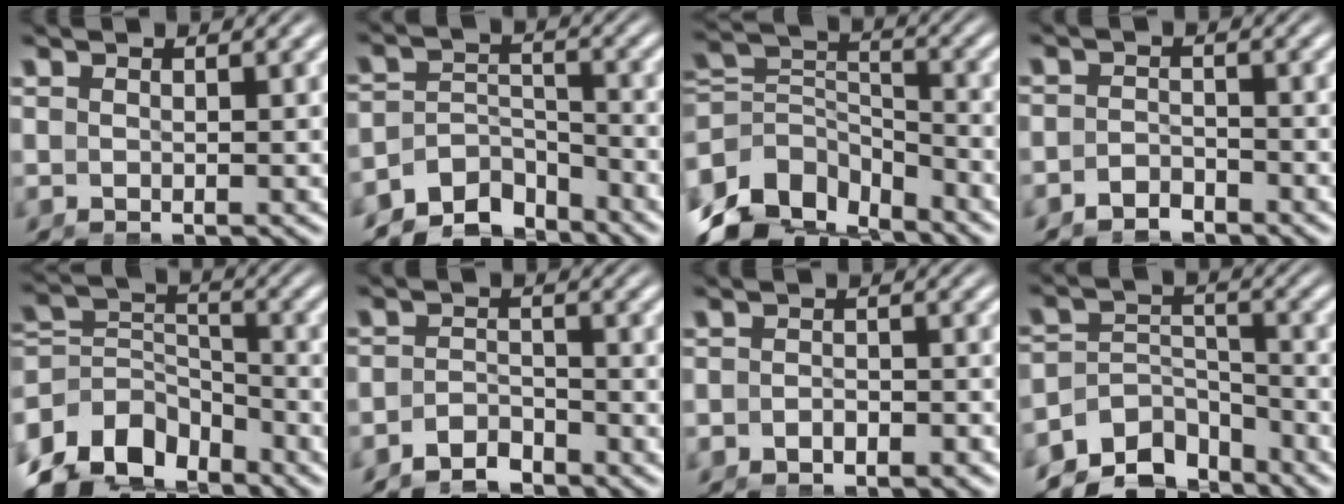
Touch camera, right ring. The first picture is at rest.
{"total": 8.5, "force": [-6.2, 4.9, 2.9], "torque": [-0.051, -0.035, -0.093]}
{"total": 12.1, "force": [-5.4, 8.8, 6.3], "torque": [-0.137, -0.070, -0.065]}
{"total": 2.6, "force": [-2.5, 0.8, 0.1], "torque": [0.001, -0.012, -0.039]}
{"total": 11.0, "force": [-5.3, 7.8, 5.6], "torque": [-0.120, -0.069, -0.064]}
{"total": 3.8, "force": [-3.4, 1.5, 0.8], "torque": [-0.012, -0.018, -0.053]}
{"total": 2.2, "force": [-1.9, 1.0, 0.4], "torque": [-0.006, -0.004, -0.032]}
{"total": 9.9, "force": [-6.9, 5.9, 3.7], "torque": [-0.067, -0.042, -0.100]}